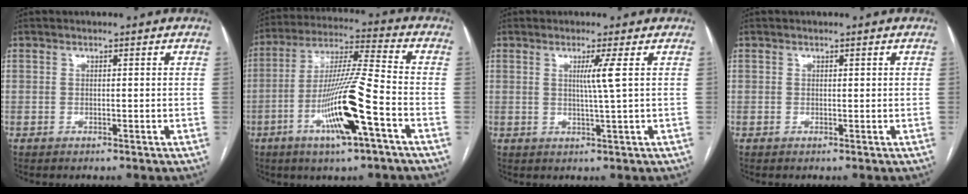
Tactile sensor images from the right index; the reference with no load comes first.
{"total": 14.6, "force": [-5.6, 0.2, 13.4], "torque": [-0.261, -0.004, -0.104]}
{"total": 3.1, "force": [0.8, -1.2, 2.7], "torque": [-0.053, -0.009, 0.017]}
{"total": 0.0}